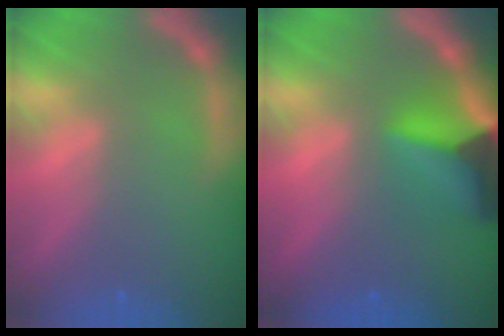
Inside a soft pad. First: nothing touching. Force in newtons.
{"total": 9.0}